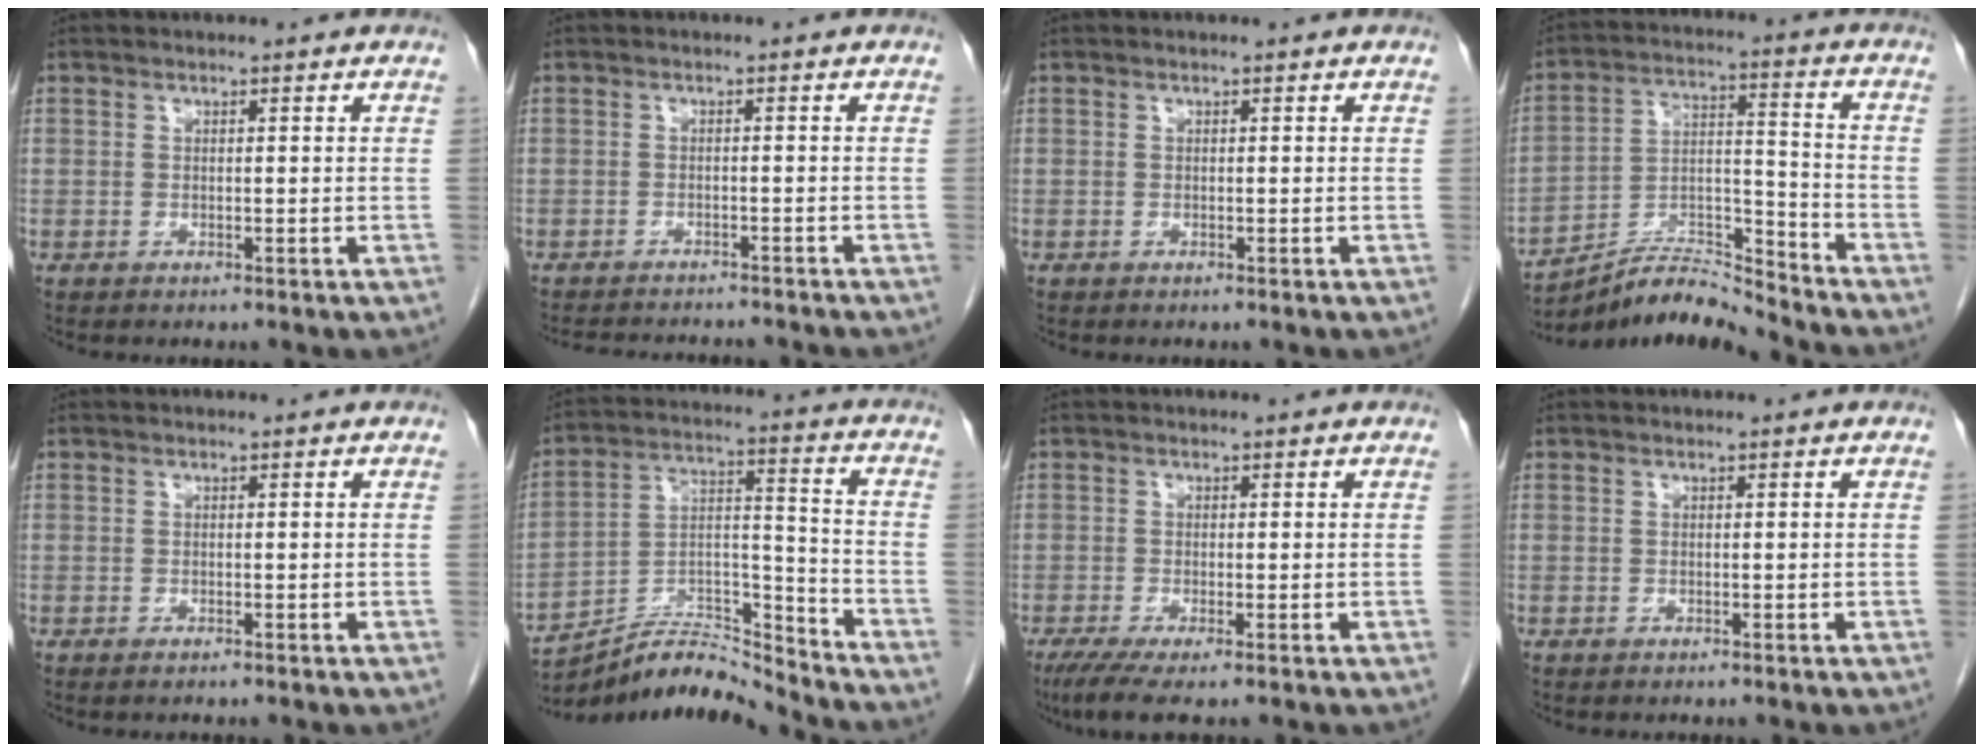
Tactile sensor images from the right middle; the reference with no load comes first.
{"total": 9.6, "force": [-9.0, 1.4, 3.0], "torque": [-0.040, -0.003, -0.115]}
{"total": 0.0}
{"total": 9.9, "force": [-9.7, -1.0, 1.2], "torque": [-0.024, 0.030, -0.178]}
{"total": 0.5, "force": [-0.4, 0.0, 0.3], "torque": [-0.007, 0.000, -0.007]}
{"total": 11.8, "force": [-11.7, -1.0, 0.6], "torque": [-0.014, 0.047, -0.215]}
{"total": 4.2, "force": [-2.7, 0.4, 3.2], "torque": [-0.055, -0.014, -0.049]}
{"total": 0.0}